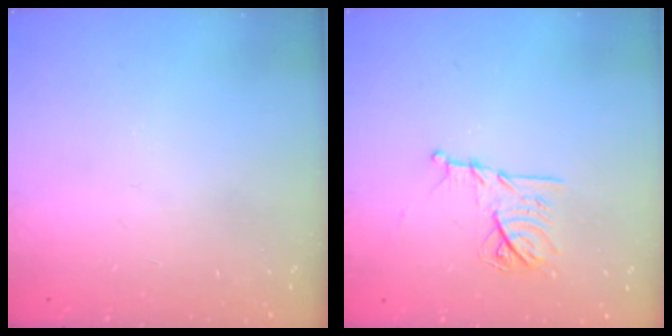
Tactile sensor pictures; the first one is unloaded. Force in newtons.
{"total": 11.7, "press": 11.7, "slide": 0.1}